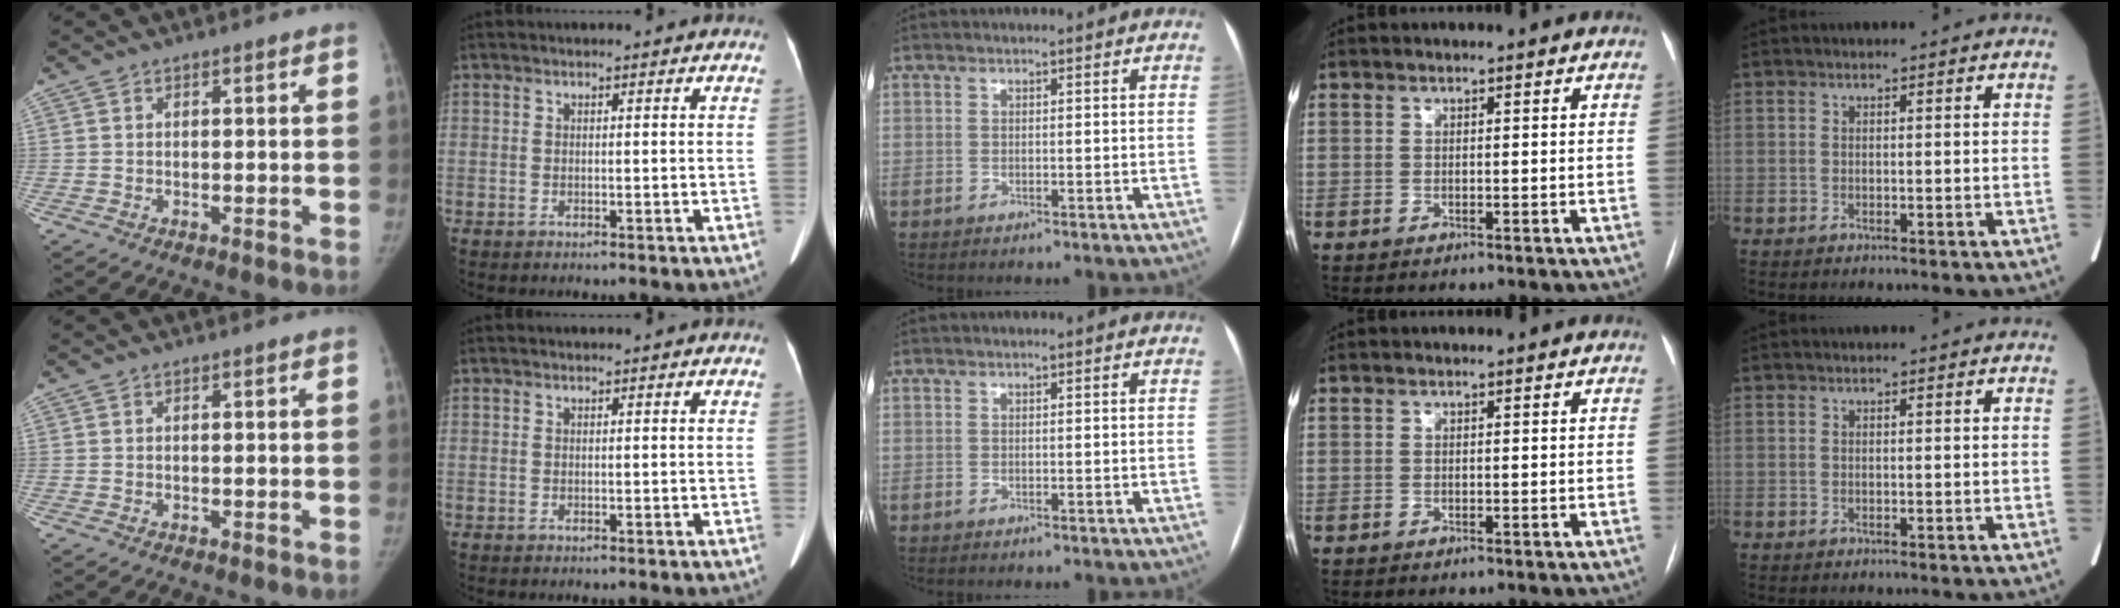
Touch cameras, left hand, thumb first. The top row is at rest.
{}